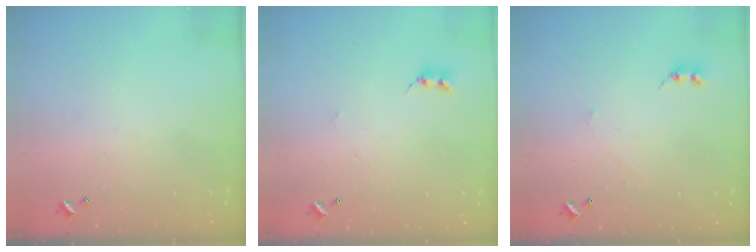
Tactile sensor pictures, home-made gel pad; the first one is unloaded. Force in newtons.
{"total": 2.4, "press": 2.4, "slide": 0.4}
{"total": 2.3, "press": 2.3, "slide": 0.3}